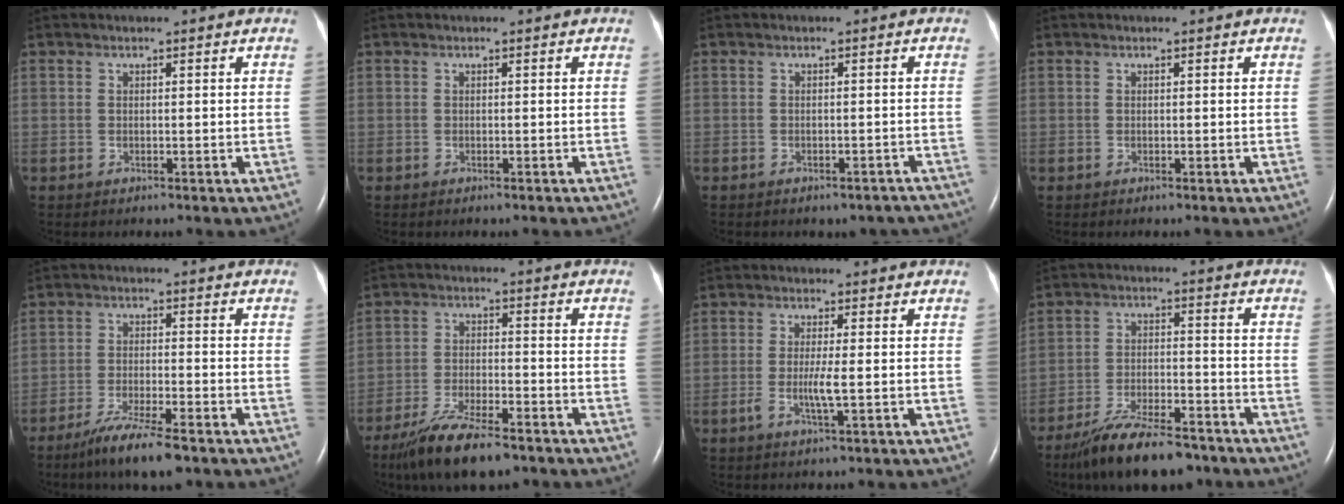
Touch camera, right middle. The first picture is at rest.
{"total": 1.0, "force": [-0.9, 0.2, 0.5], "torque": [-0.008, -0.002, -0.010]}
{"total": 6.3, "force": [-5.5, 2.7, 1.5], "torque": [-0.013, 0.010, -0.052]}
{"total": 0.0}
{"total": 8.4, "force": [-5.9, 0.6, 5.8], "torque": [-0.112, -0.022, -0.102]}
{"total": 11.4, "force": [-8.5, 2.5, 7.1], "torque": [-0.131, -0.026, -0.149]}
{"total": 3.1, "force": [-0.7, -0.1, 3.1], "torque": [-0.065, -0.006, -0.014]}
{"total": 12.7, "force": [-10.1, 3.2, 7.1], "torque": [-0.124, -0.012, -0.171]}